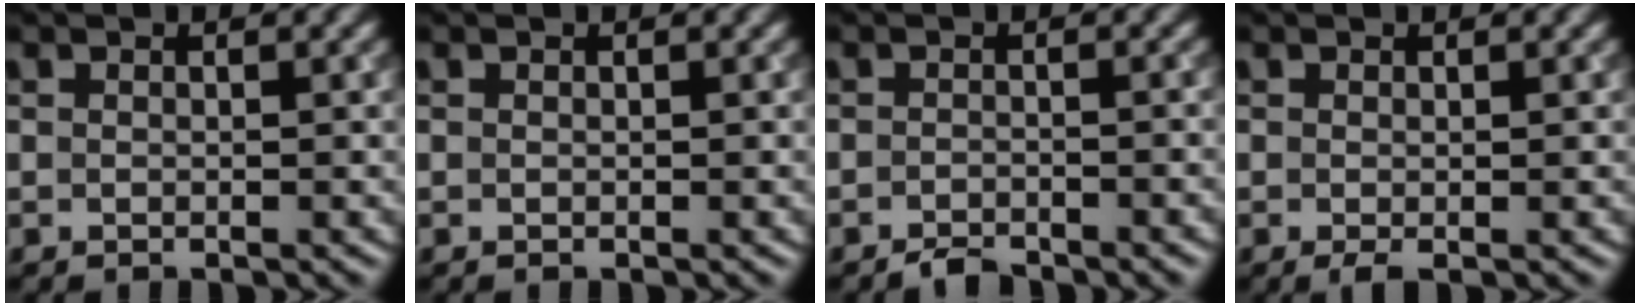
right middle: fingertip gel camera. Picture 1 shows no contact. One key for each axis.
{"total": 0.0}
{"total": 1.9, "fx": -1.7, "fy": 0.3, "fz": 0.6, "tx": -0.007, "ty": 0.002, "tz": -0.031}
{"total": 0.8, "fx": -0.3, "fy": 0.1, "fz": 0.7, "tx": -0.015, "ty": -0.005, "tz": -0.004}